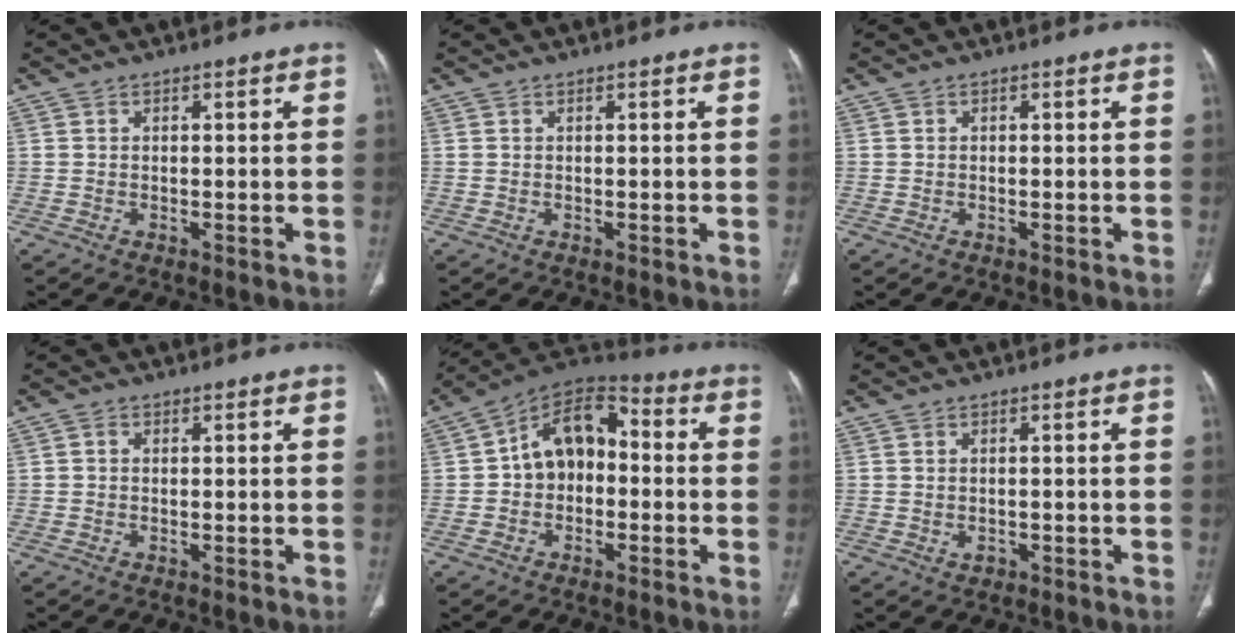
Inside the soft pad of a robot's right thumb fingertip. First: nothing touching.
{"total": 0.0}
{"total": 0.0}
{"total": 0.5, "force": [0.0, 0.5, 0.2], "torque": [-0.002, 0.001, -0.001]}
{"total": 12.3, "force": [-0.2, 8.6, 8.7], "torque": [-0.107, 0.044, -0.021]}
{"total": 1.3, "force": [-0.4, 0.9, 0.7], "torque": [-0.010, 0.003, -0.002]}